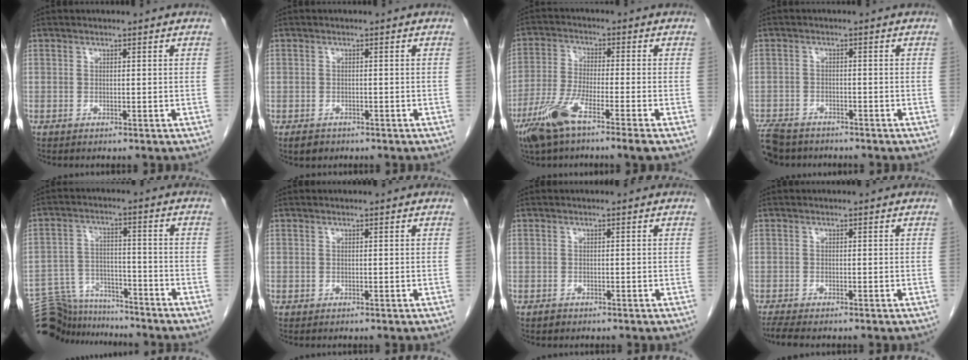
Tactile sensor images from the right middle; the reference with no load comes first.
{"total": 1.9, "force": [-1.4, 1.2, 0.5], "torque": [-0.012, 0.001, -0.018]}
{"total": 8.8, "force": [-5.4, -0.1, 6.9], "torque": [-0.146, -0.018, -0.108]}
{"total": 8.4, "force": [-7.0, 3.6, 2.9], "torque": [-0.065, -0.012, -0.114]}
{"total": 13.9, "force": [-13.3, 3.5, 2.0], "torque": [-0.044, 0.024, -0.209]}
{"total": 0.0}
{"total": 0.6, "force": [-0.5, 0.4, 0.1], "torque": [-0.001, 0.001, -0.009]}
{"total": 2.2, "force": [-2.0, -0.1, 1.0], "torque": [-0.025, -0.008, -0.038]}